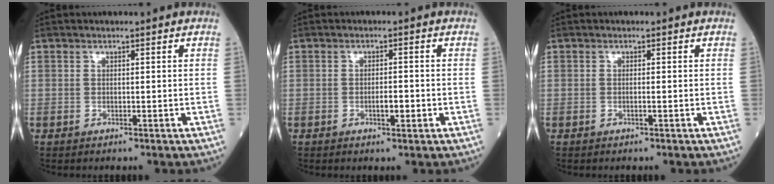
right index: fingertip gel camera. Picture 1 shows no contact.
{"total": 2.5, "force": [-0.7, 0.6, 2.3], "torque": [-0.040, 0.000, -0.010]}
{"total": 0.6, "force": [-0.2, -0.1, 0.5], "torque": [-0.011, 0.001, -0.003]}